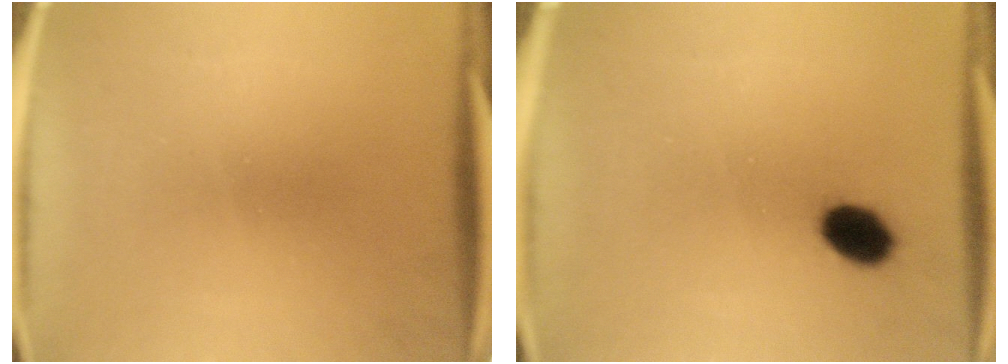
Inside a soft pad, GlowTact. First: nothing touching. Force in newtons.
{"total": 5.7}